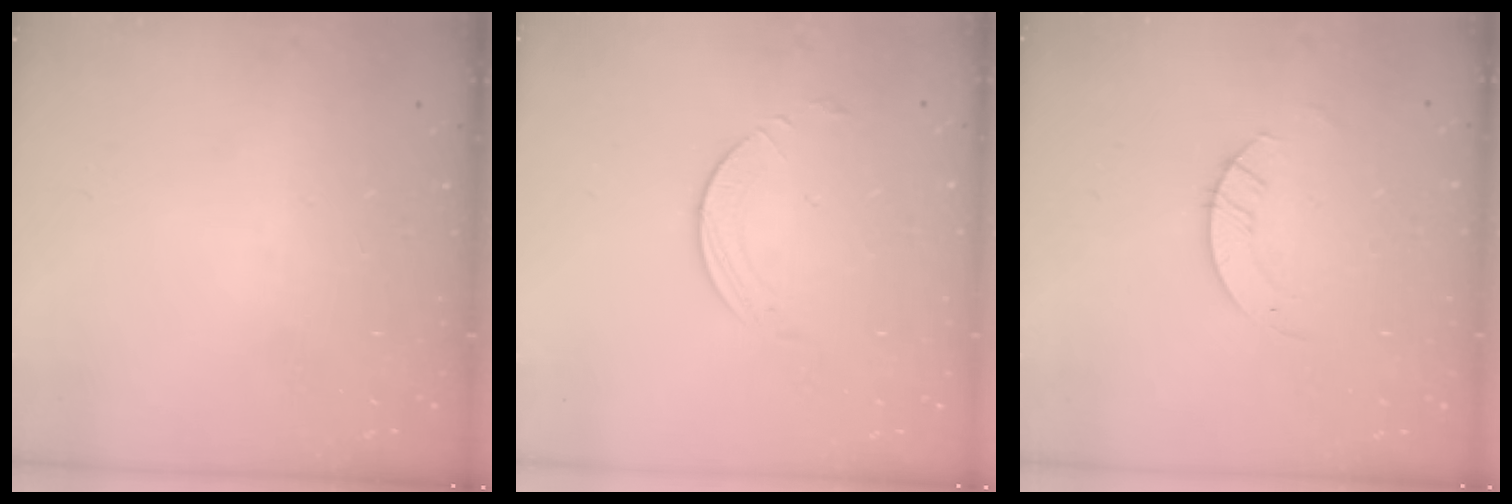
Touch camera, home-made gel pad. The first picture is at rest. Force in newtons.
{"total": 3.2, "press": 3.2, "slide": 0.3}
{"total": 2.9, "press": 2.9, "slide": 0.3}